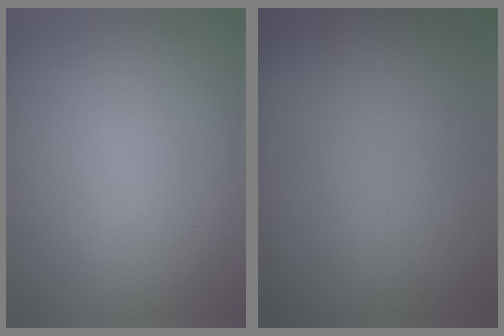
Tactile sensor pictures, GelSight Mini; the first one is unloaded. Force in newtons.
{"total": 0.0}